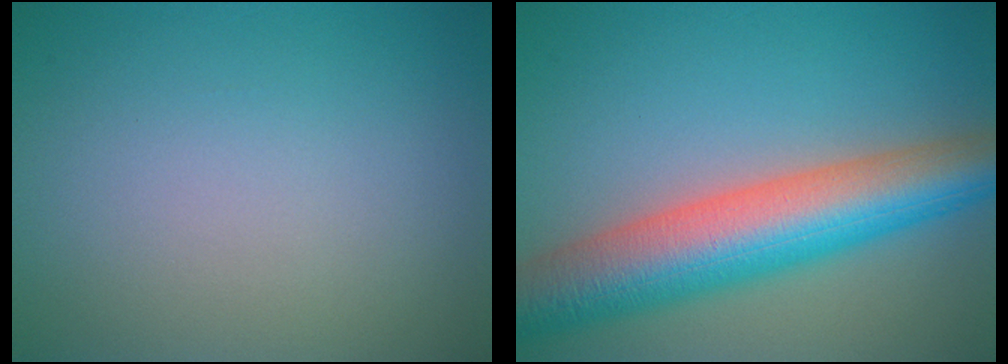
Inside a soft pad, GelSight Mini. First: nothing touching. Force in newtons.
{"total": 10.4, "press": 10.4, "slide": 0.4}